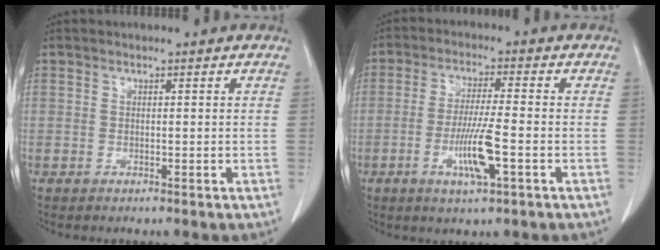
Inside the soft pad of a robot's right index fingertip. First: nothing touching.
{"total": 7.6, "force": [-2.6, 0.2, 7.1], "torque": [-0.134, -0.011, -0.048]}